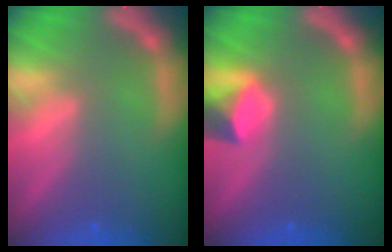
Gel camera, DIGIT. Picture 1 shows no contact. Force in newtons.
{"total": 3.0}